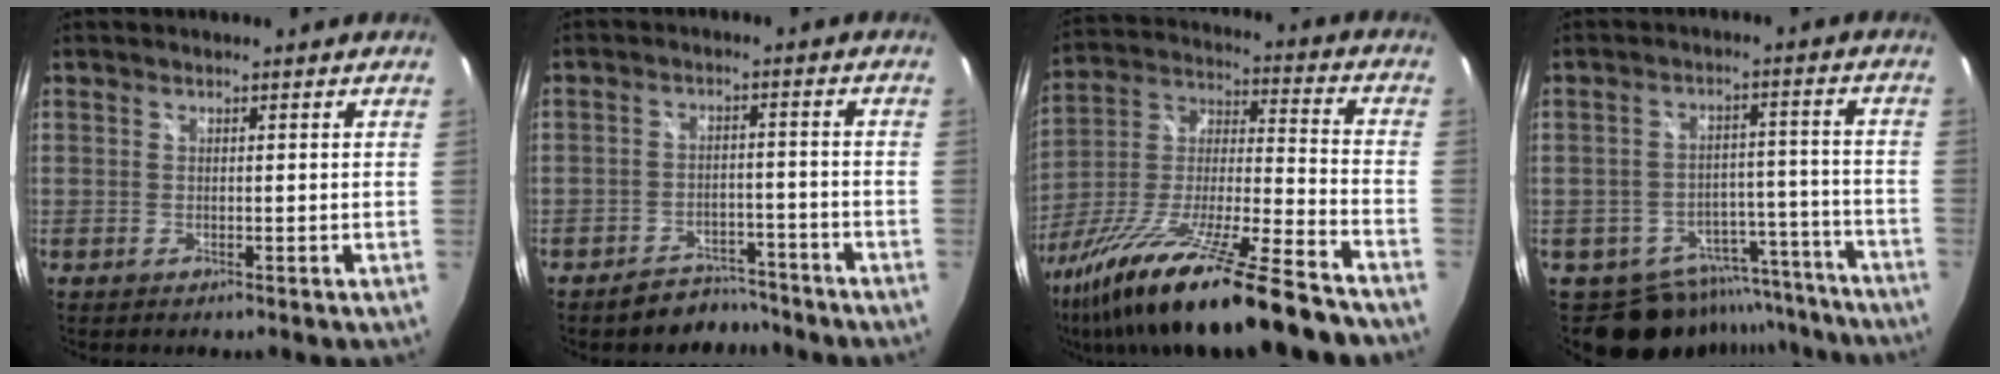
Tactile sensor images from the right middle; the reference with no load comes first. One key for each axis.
{"total": 6.6, "fx": -6.0, "fy": 2.7, "fz": 0.7, "tx": -0.022, "ty": 0.008, "tz": -0.079}
{"total": 27.4, "fx": -19.8, "fy": 3.0, "fz": 18.7, "tx": -0.333, "ty": -0.051, "tz": -0.331}
{"total": 16.0, "fx": -13.4, "fy": 7.7, "fz": 4.0, "tx": -0.072, "ty": 0.035, "tz": -0.168}